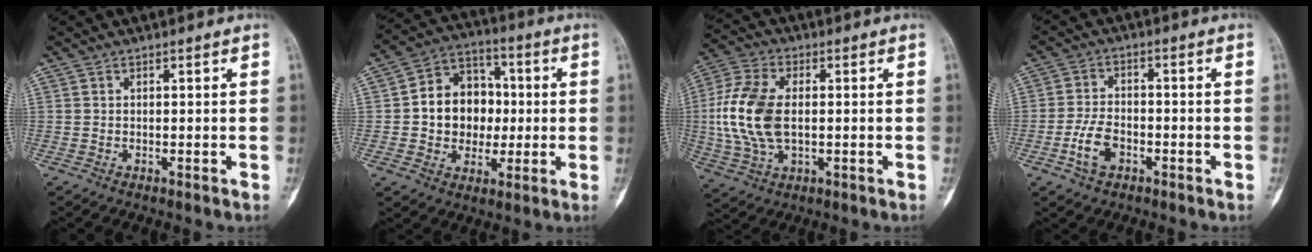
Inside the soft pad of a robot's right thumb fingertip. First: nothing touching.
{"total": 13.5, "force": [0.1, 11.1, 7.7], "torque": [-0.069, 0.027, 0.000]}
{"total": 14.2, "force": [0.1, 8.3, 11.5], "torque": [-0.250, 0.006, 0.002]}
{"total": 5.9, "force": [-2.6, 3.7, 3.7], "torque": [-0.070, 0.018, -0.053]}